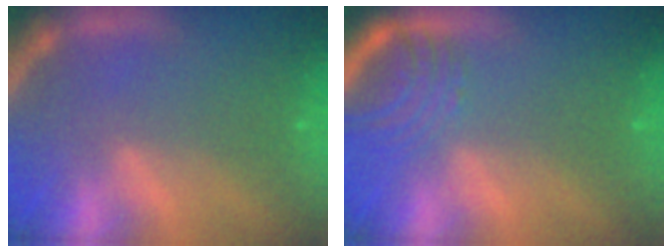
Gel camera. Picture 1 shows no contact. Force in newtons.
{"total": 4.5}